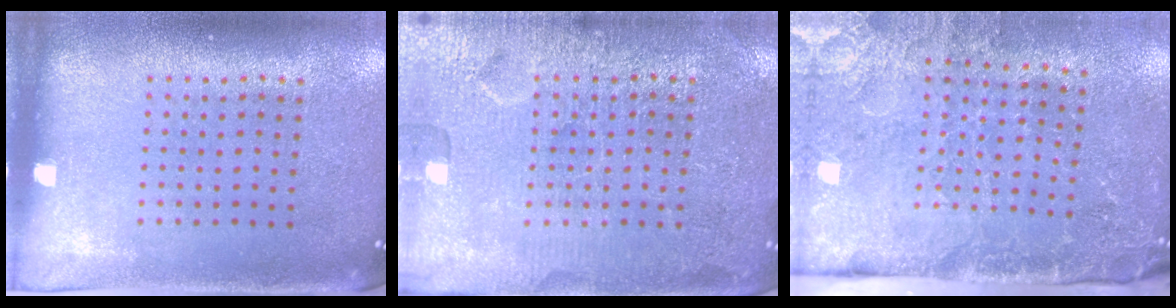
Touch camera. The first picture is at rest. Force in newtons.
{"total": 3.9, "press": 3.9, "slide": 0.5}
{"total": 3.3, "press": 3.2, "slide": 0.7}